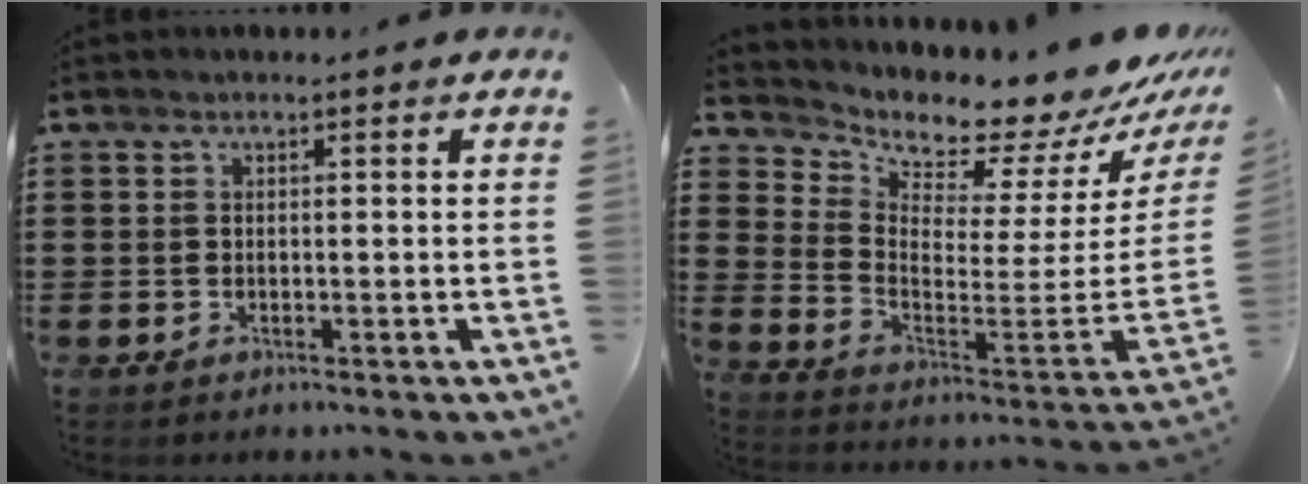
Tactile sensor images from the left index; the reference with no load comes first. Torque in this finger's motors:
{"motor_torque": [2.14, -0.01, 0.52, 0.06]}